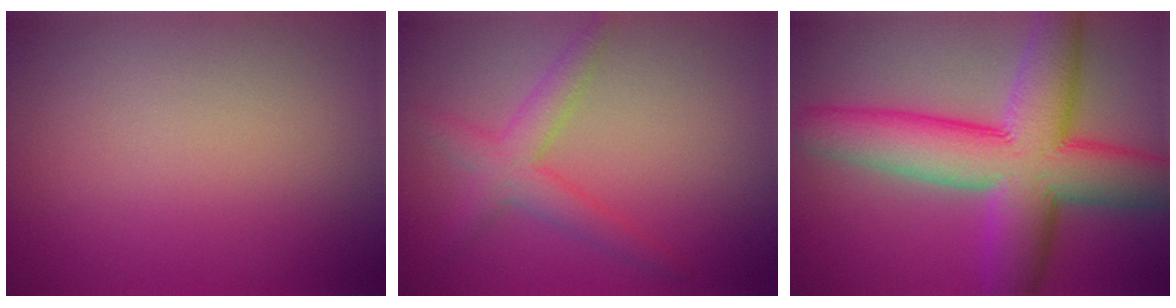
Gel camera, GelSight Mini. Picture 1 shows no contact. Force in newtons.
{"total": 3.2, "press": 3.2, "slide": 0.1}
{"total": 11.4, "press": 11.4, "slide": 0.1}